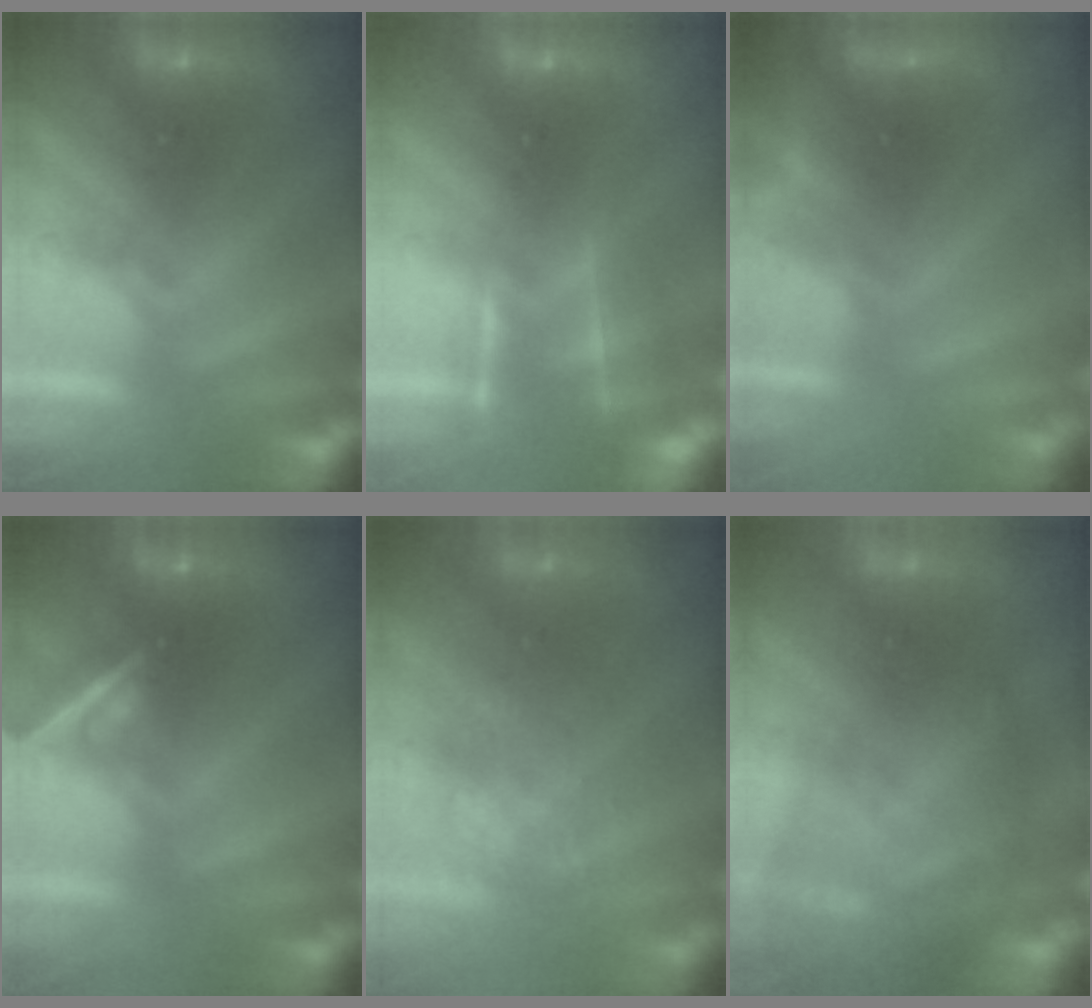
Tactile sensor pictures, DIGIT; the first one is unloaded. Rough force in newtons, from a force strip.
{"total": 4.6}
{"total": 4.5}
{"total": 2.1}
{"total": 3.7}
{"total": 9.8}